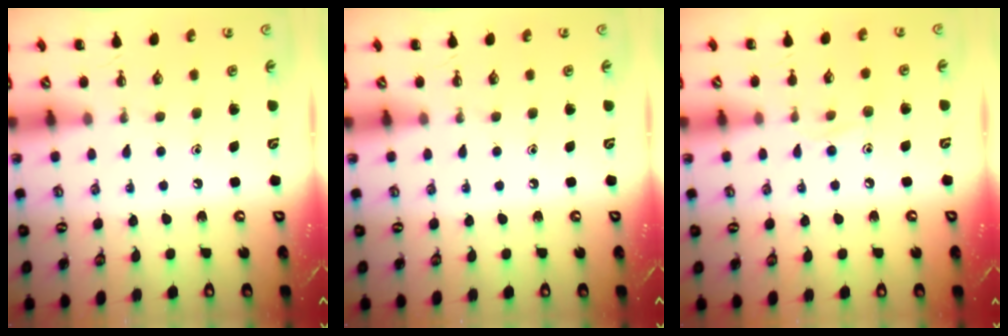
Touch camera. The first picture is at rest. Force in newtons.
{"total": 0.0}
{"total": 7.0, "press": 6.7, "slide": 1.9}